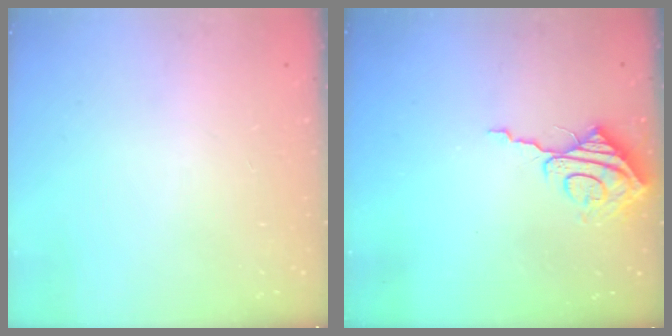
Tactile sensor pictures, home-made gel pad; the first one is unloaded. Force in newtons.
{"total": 9.1, "press": 9.1, "slide": 0.6}